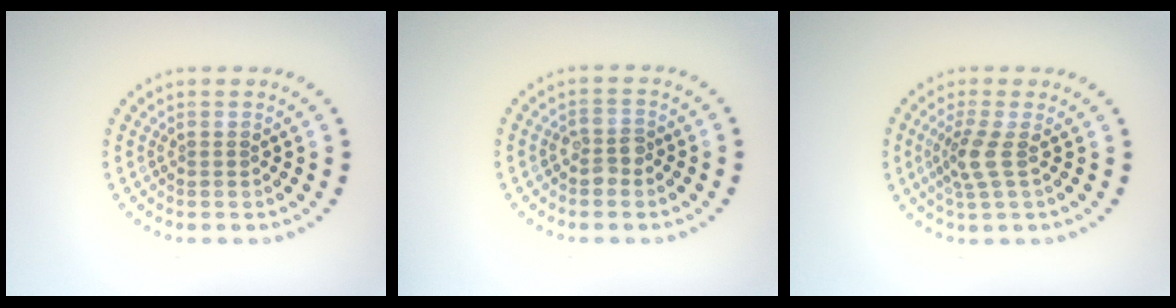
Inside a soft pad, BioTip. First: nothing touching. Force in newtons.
{"total": 1.7, "press": 1.7, "slide": 0.4}
{"total": 2.2, "press": 1.8, "slide": 1.4}